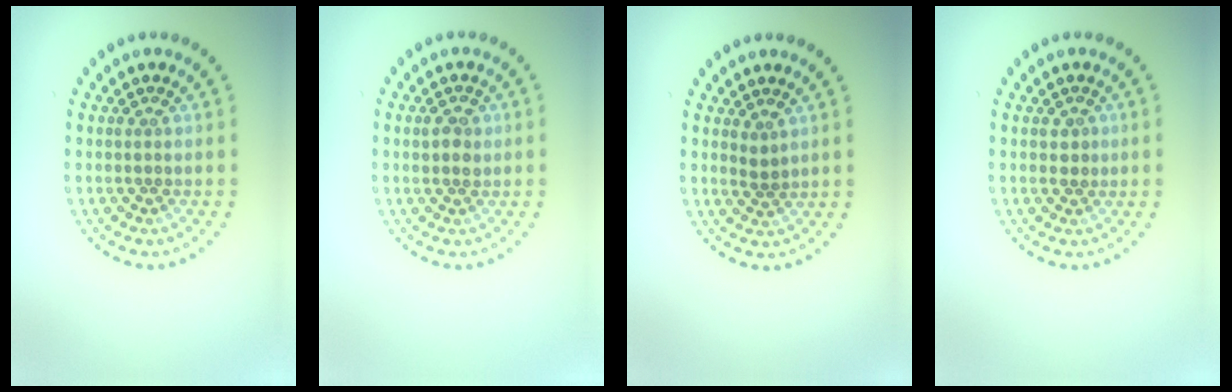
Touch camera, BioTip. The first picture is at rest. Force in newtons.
{"total": 1.6, "press": 1.6, "slide": 0.3}
{"total": 1.0, "press": 0.8, "slide": 0.6}
{"total": 0.9, "press": 0.8, "slide": 0.4}